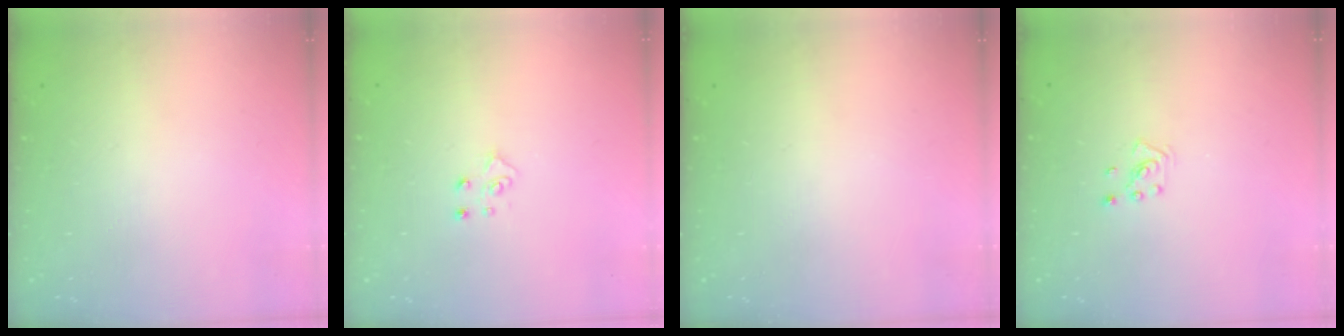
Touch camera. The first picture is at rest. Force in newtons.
{"total": 4.3, "press": 4.2, "slide": 0.4}
{"total": 0.0}
{"total": 2.1, "press": 2.0, "slide": 0.3}